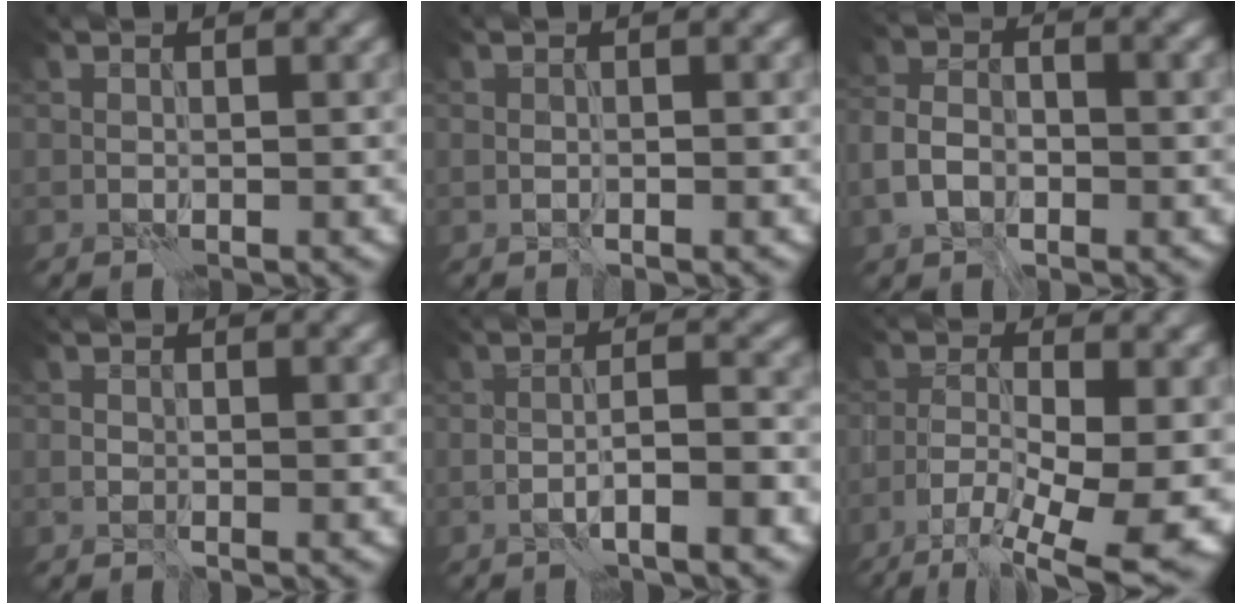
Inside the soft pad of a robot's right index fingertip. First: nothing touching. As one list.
[{"total": 0.7, "force": [-0.2, 0.2, 0.6], "torque": [-0.012, 0.000, -0.003]}, {"total": 4.2, "force": [-1.5, 2.8, 2.8], "torque": [-0.060, 0.001, -0.034]}, {"total": 1.2, "force": [-0.4, 0.8, 0.7], "torque": [-0.013, 0.000, -0.012]}, {"total": 3.9, "force": [-1.9, 0.6, 3.3], "torque": [-0.054, 0.010, -0.037]}, {"total": 12.0, "force": [-6.5, 3.9, 9.3], "torque": [-0.158, -0.018, -0.107]}]